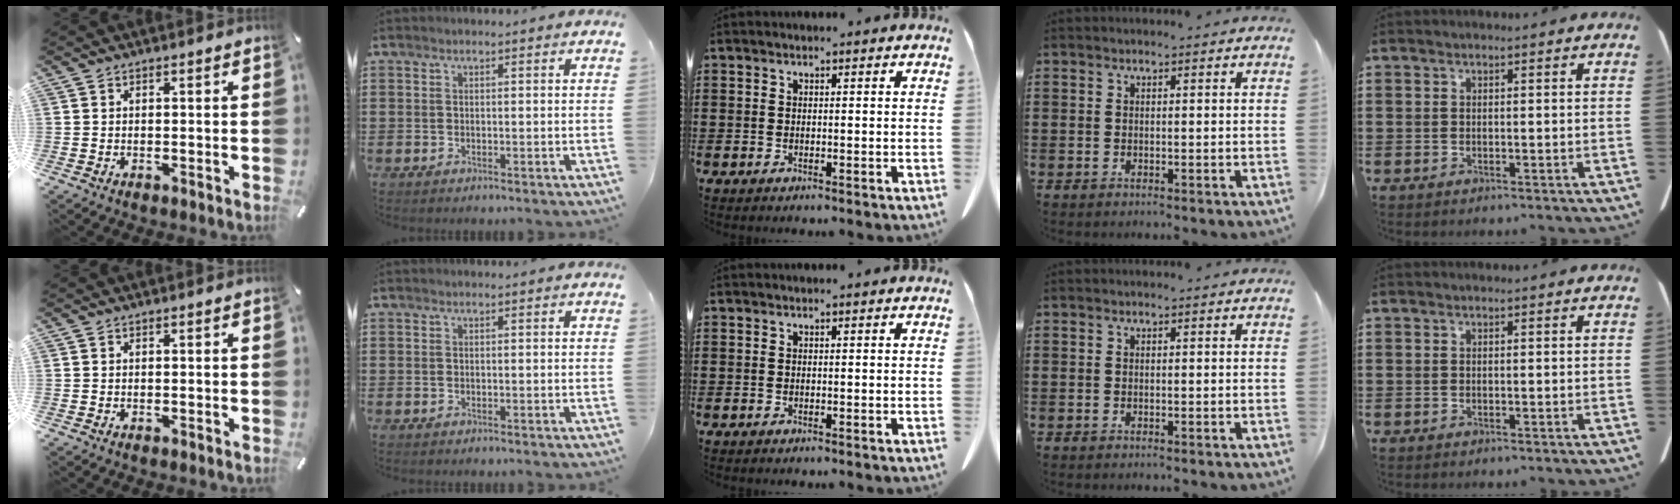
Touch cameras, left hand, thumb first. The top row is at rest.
{}